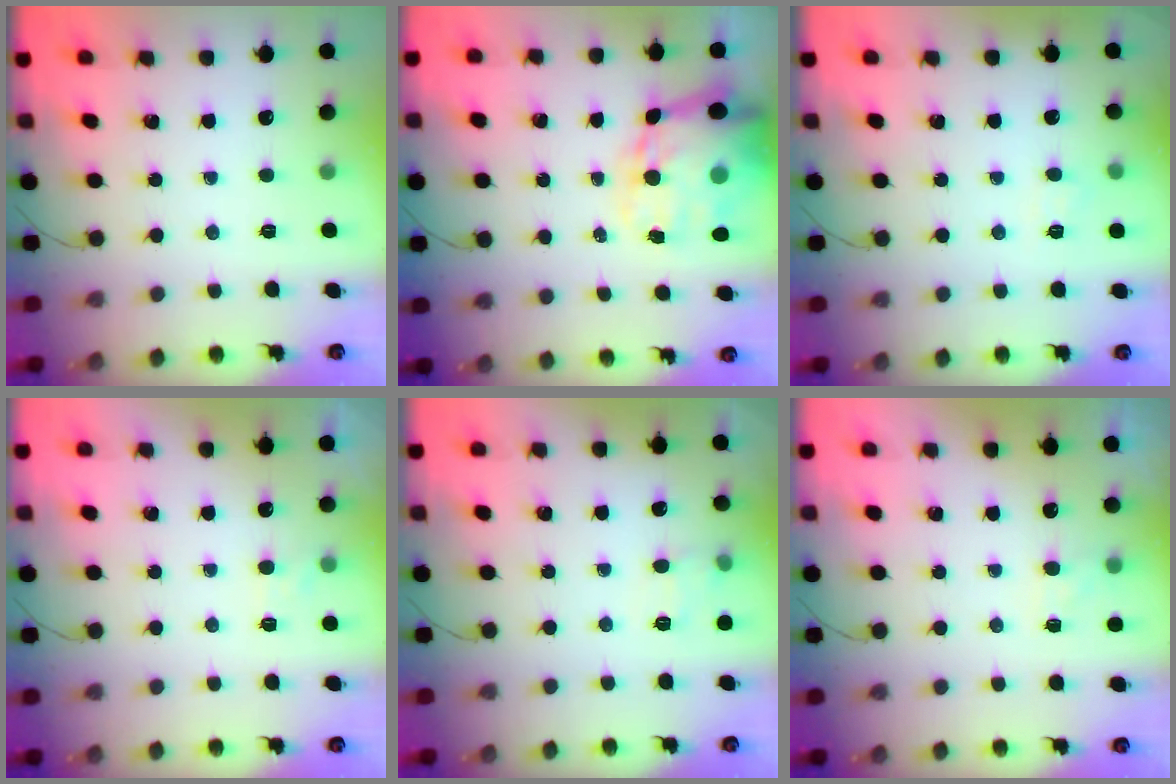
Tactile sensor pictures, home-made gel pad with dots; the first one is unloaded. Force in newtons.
{"total": 20.3, "press": 19.8, "slide": 4.6}
{"total": 4.2, "press": 4.1, "slide": 1.1}
{"total": 4.8, "press": 4.6, "slide": 1.3}
{"total": 5.9, "press": 5.6, "slide": 1.9}
{"total": 3.6, "press": 3.4, "slide": 1.3}